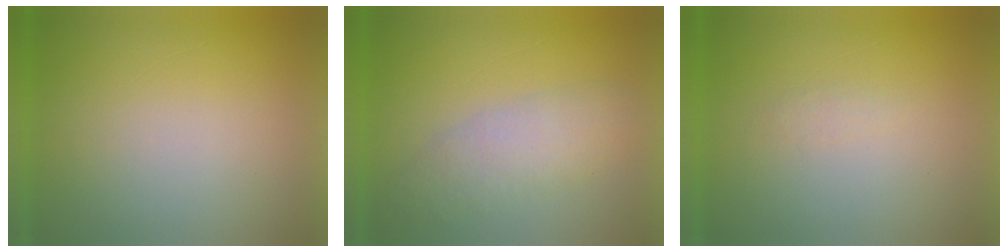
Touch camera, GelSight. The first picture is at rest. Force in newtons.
{"total": 3.7}
{"total": 1.0}